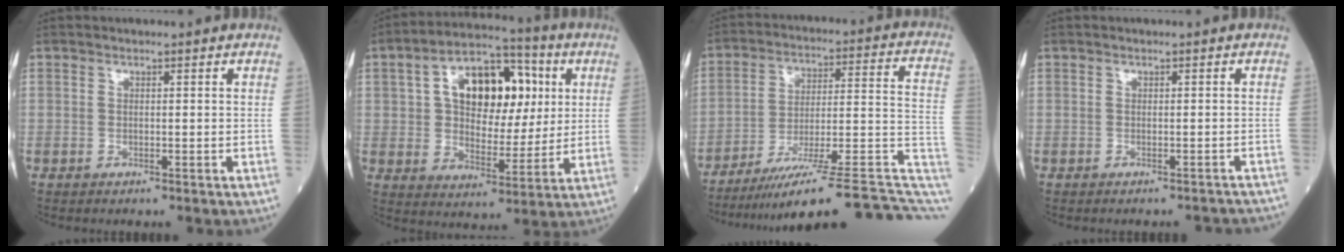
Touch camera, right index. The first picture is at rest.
{"total": 15.7, "force": [4.3, 8.8, 12.2], "torque": [-0.204, 0.032, 0.069]}
{"total": 22.0, "force": [-16.5, 1.5, 14.5], "torque": [-0.141, 0.026, -0.244]}
{"total": 2.5, "force": [-2.1, 1.0, 1.0], "torque": [-0.011, 0.013, -0.018]}